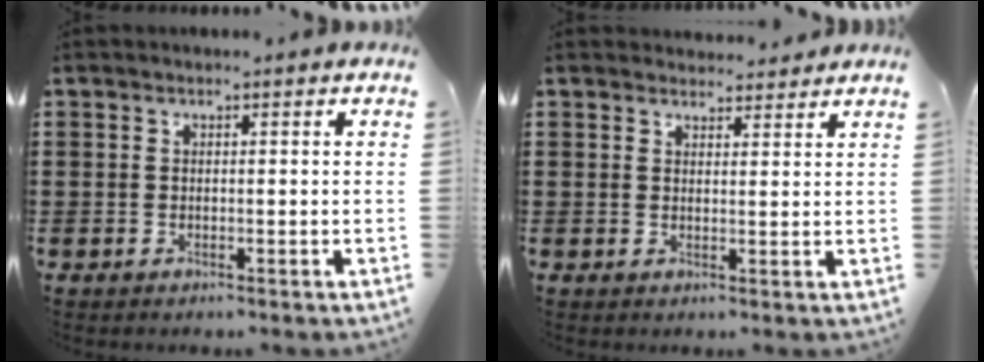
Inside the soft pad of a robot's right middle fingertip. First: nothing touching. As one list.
[{"total": 2.6, "force": [2.6, 0.4, -0.3], "torque": [0.006, -0.007, 0.048]}]